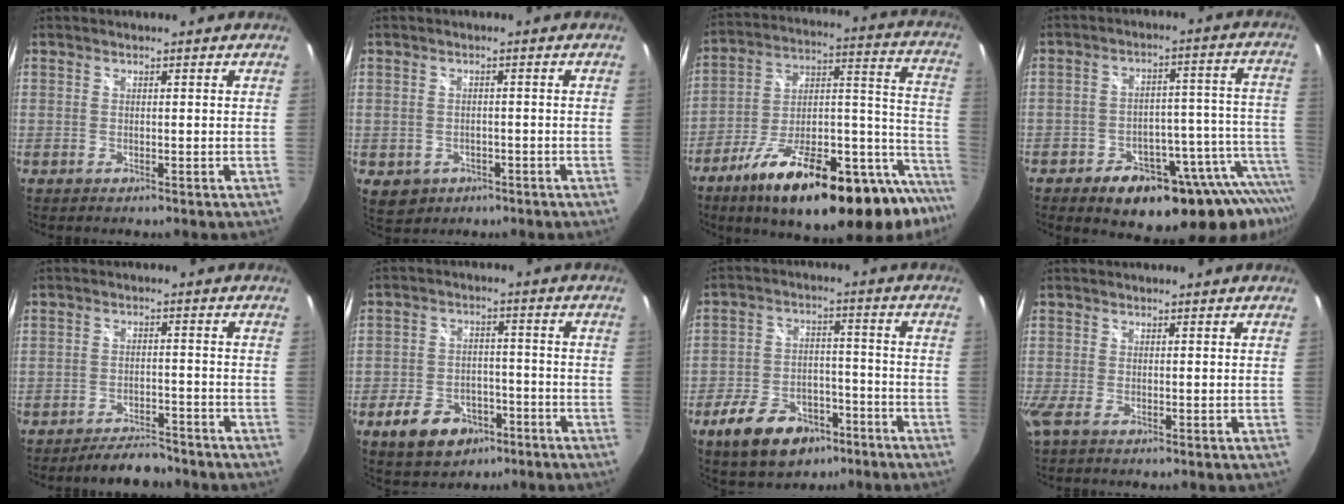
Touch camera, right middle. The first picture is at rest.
{"total": 5.2, "force": [-1.9, 4.4, 2.0], "torque": [-0.049, -0.006, -0.015]}
{"total": 32.0, "force": [-21.8, 9.7, 21.3], "torque": [-0.277, 0.000, -0.326]}
{"total": 22.6, "force": [-15.1, 11.1, 12.6], "torque": [-0.160, 0.007, -0.185]}
{"total": 6.9, "force": [-6.2, 2.1, 2.0], "torque": [-0.055, 0.007, -0.087]}
{"total": 10.8, "force": [-6.2, 7.0, 5.5], "torque": [-0.132, 0.009, -0.088]}
{"total": 13.9, "force": [-8.5, 8.1, 7.4], "torque": [-0.165, 0.004, -0.128]}
{"total": 1.5, "force": [-0.5, -0.2, 1.4], "torque": [-0.028, -0.005, -0.013]}